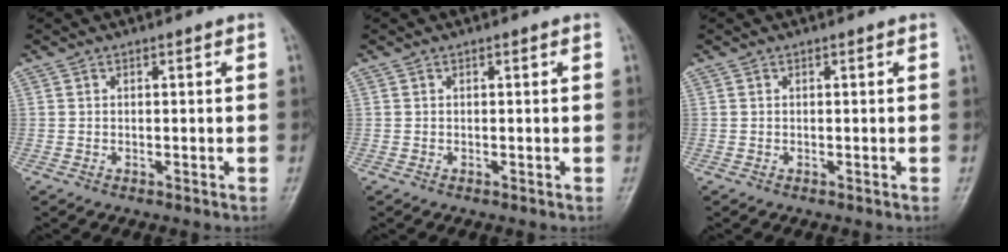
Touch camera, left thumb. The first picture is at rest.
{"total": 0.0}
{"total": 0.0}